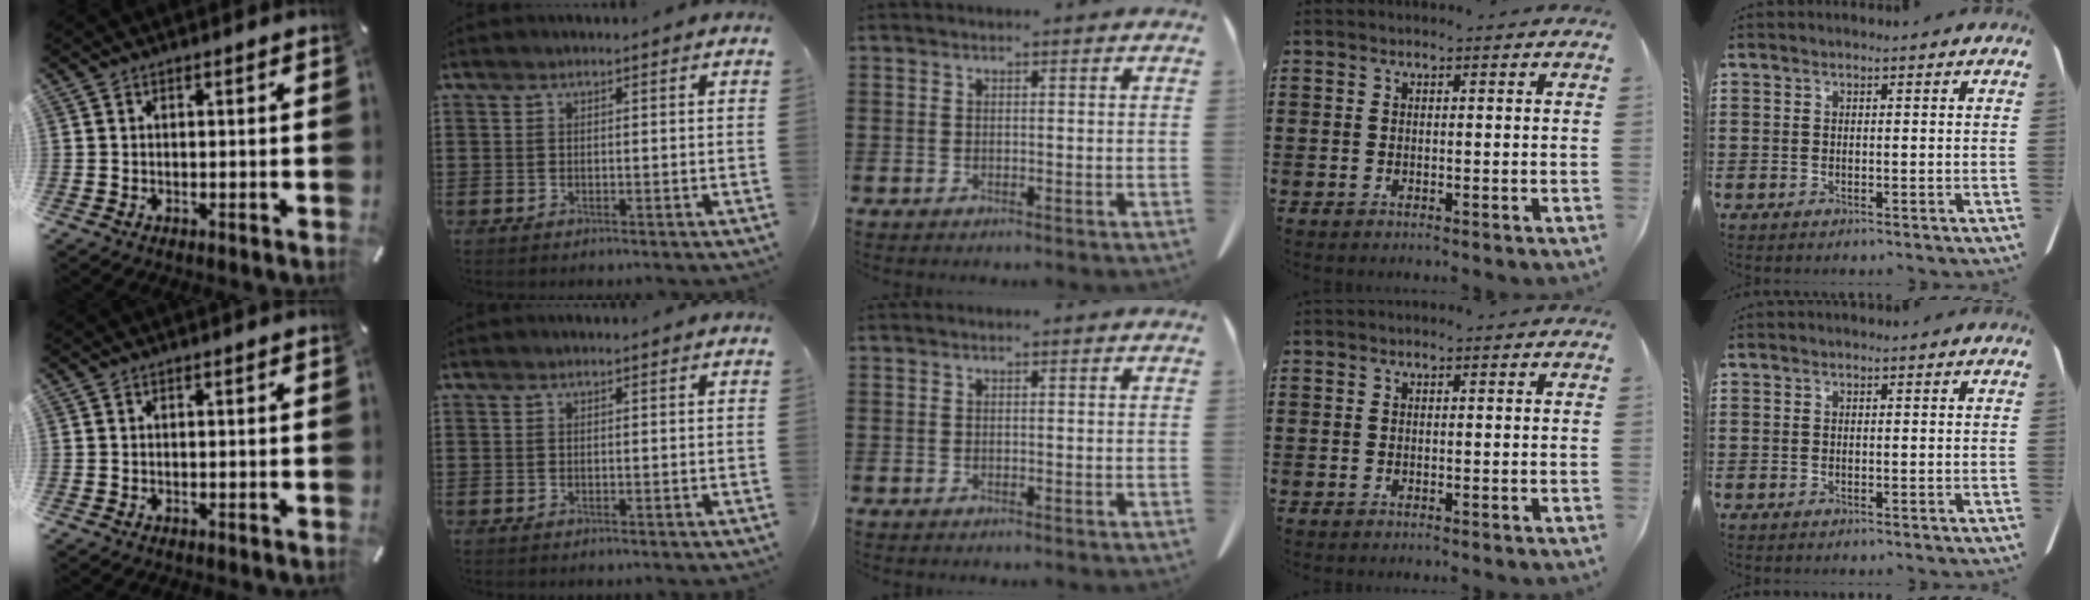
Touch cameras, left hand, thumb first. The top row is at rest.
{}